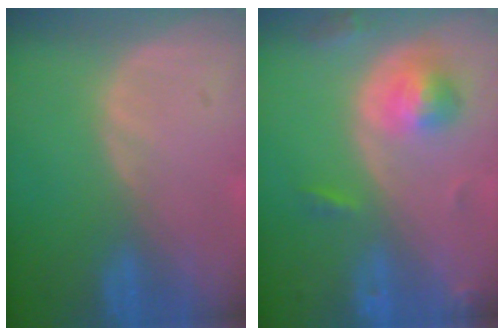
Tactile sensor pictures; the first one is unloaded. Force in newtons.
{"total": 5.5, "press": 4.9, "slide": 2.3}